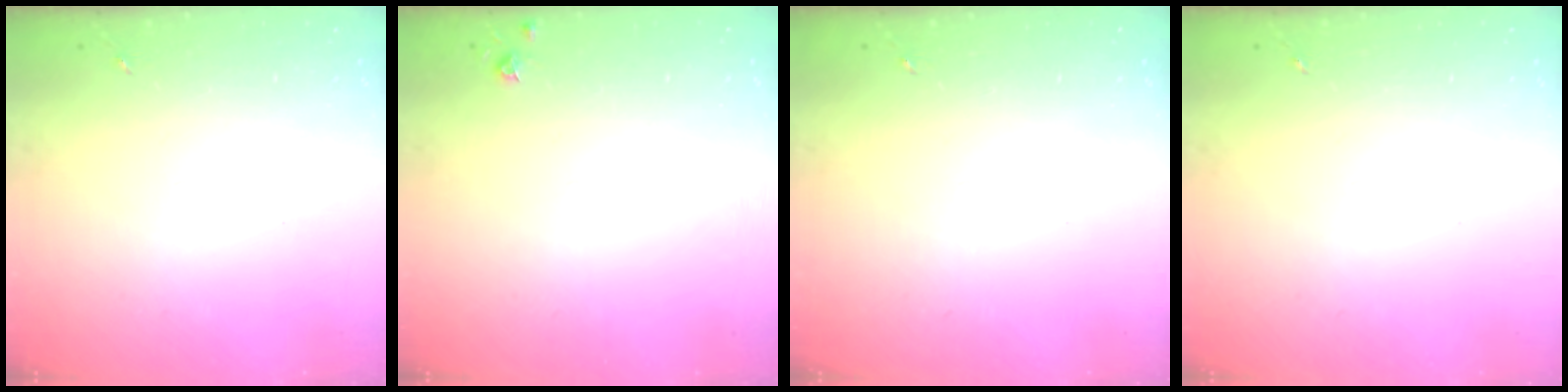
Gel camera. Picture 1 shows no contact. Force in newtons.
{"total": 3.8, "press": 3.8, "slide": 0.5}
{"total": 0.0}
{"total": 0.0}